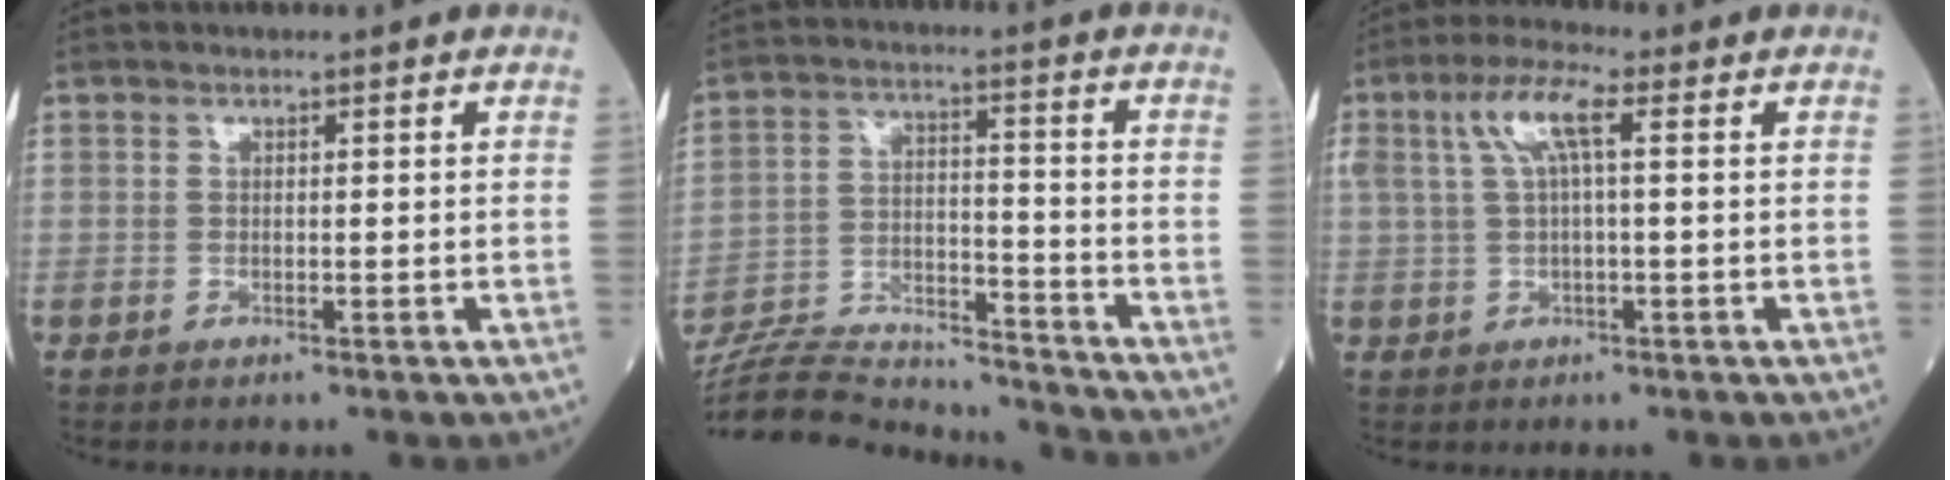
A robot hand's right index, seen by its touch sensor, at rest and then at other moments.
{"total": 18.4, "force": [-17.8, 2.4, 3.8], "torque": [-0.092, 0.012, -0.280]}
{"total": 6.4, "force": [1.9, 1.2, 6.0], "torque": [-0.127, 0.023, 0.039]}